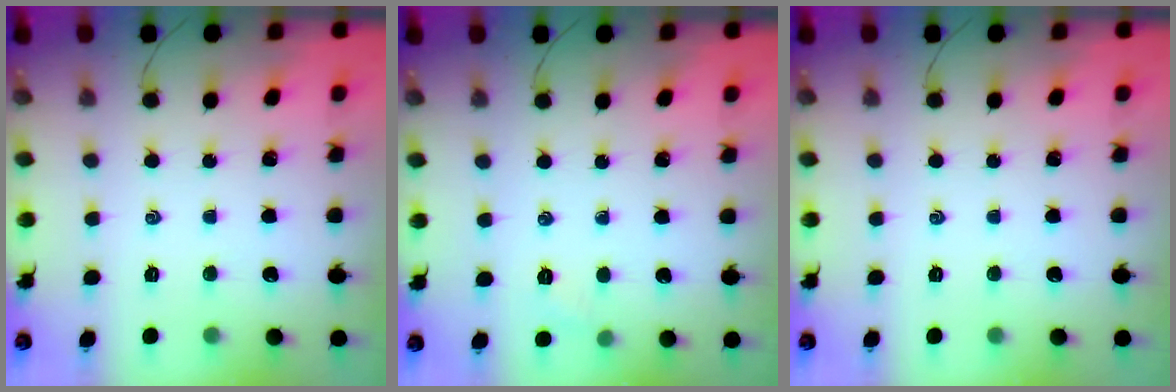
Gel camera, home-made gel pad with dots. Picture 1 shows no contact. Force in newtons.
{"total": 3.9, "press": 3.8, "slide": 1.0}
{"total": 0.0}